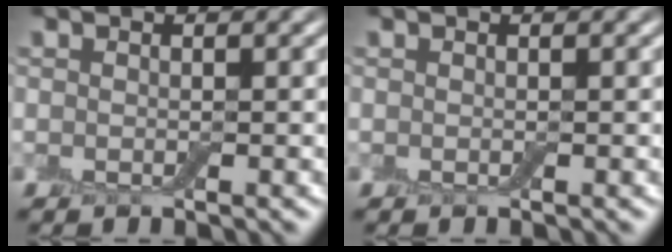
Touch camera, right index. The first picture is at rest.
{"total": 0.0}